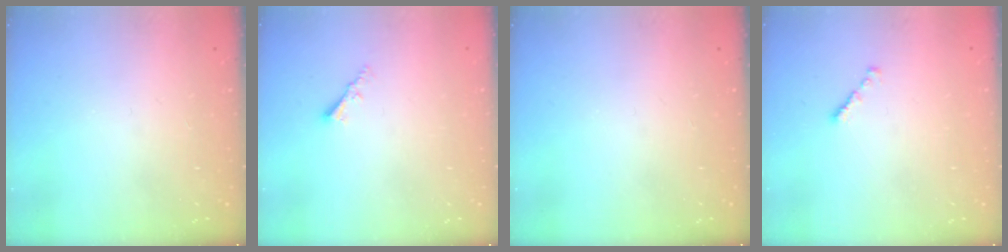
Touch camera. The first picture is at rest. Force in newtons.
{"total": 2.2, "press": 2.2, "slide": 0.4}
{"total": 0.0}
{"total": 0.8, "press": 0.7, "slide": 0.4}